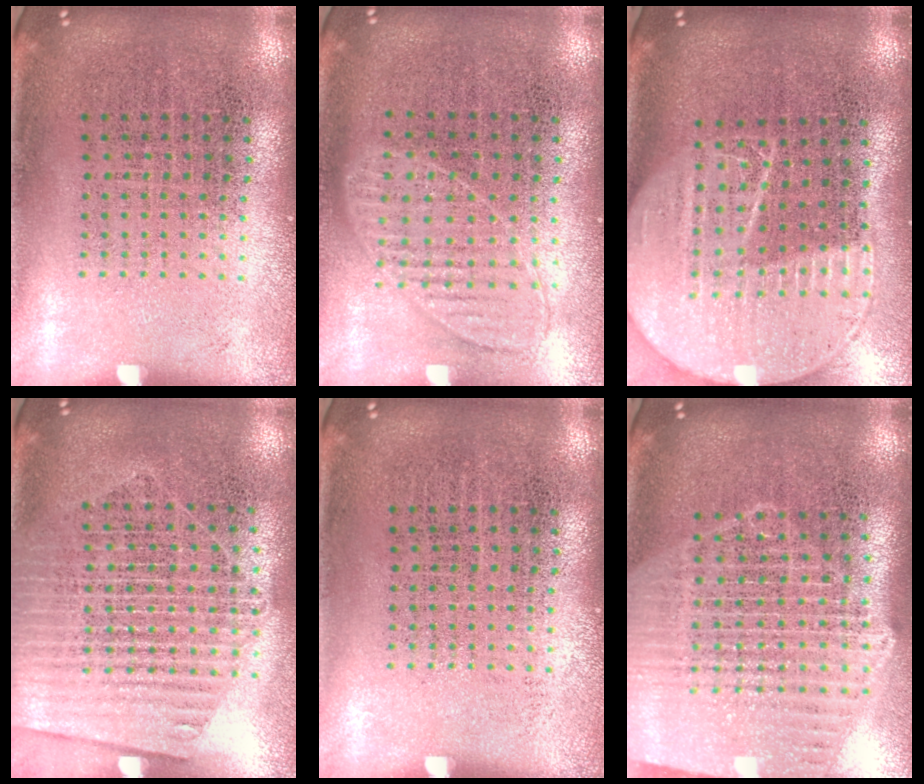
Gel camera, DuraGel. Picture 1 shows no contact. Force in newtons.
{"total": 0.9, "press": 0.9, "slide": 0.2}
{"total": 2.1, "press": 1.8, "slide": 1.0}
{"total": 1.6, "press": 1.5, "slide": 0.7}
{"total": 0.0}
{"total": 2.4, "press": 2.1, "slide": 1.2}